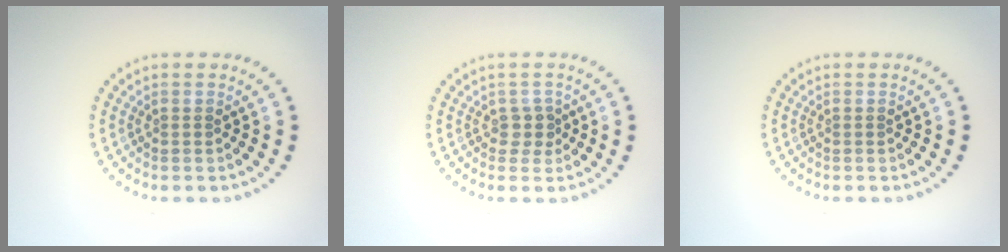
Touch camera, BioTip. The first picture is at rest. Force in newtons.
{"total": 1.4, "press": 1.2, "slide": 0.9}
{"total": 0.0}